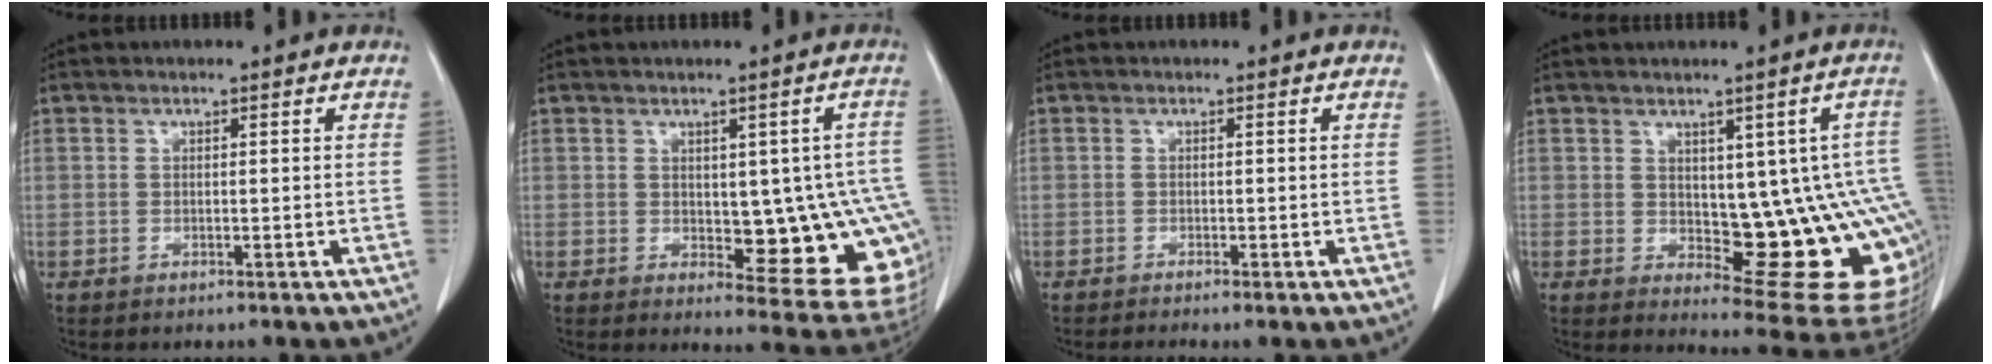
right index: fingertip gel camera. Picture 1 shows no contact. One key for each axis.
{"total": 13.2, "fx": -0.9, "fy": 4.6, "fz": 12.4, "tx": -0.112, "ty": 0.002, "tz": 0.002}
{"total": 1.6, "fx": -1.2, "fy": 0.0, "fz": 1.0, "tx": -0.014, "ty": -0.003, "tz": -0.018}
{"total": 15.2, "fx": -1.3, "fy": 6.0, "fz": 13.9, "tx": -0.113, "ty": 0.011, "tz": 0.002}